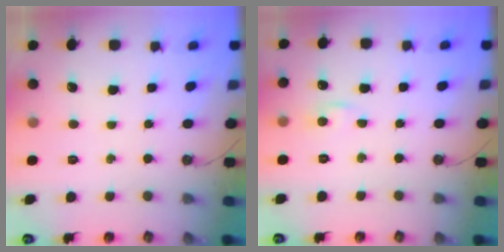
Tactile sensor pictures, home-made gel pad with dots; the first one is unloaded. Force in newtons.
{"total": 5.8, "press": 5.8, "slide": 0.6}